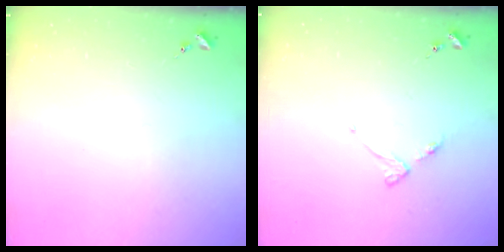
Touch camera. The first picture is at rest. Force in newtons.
{"total": 3.5, "press": 3.5, "slide": 0.5}